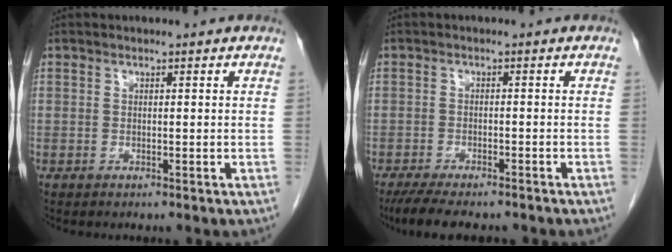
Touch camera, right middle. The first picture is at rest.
{"total": 9.1, "force": [-7.4, 2.3, 4.8], "torque": [-0.073, -0.014, -0.113]}